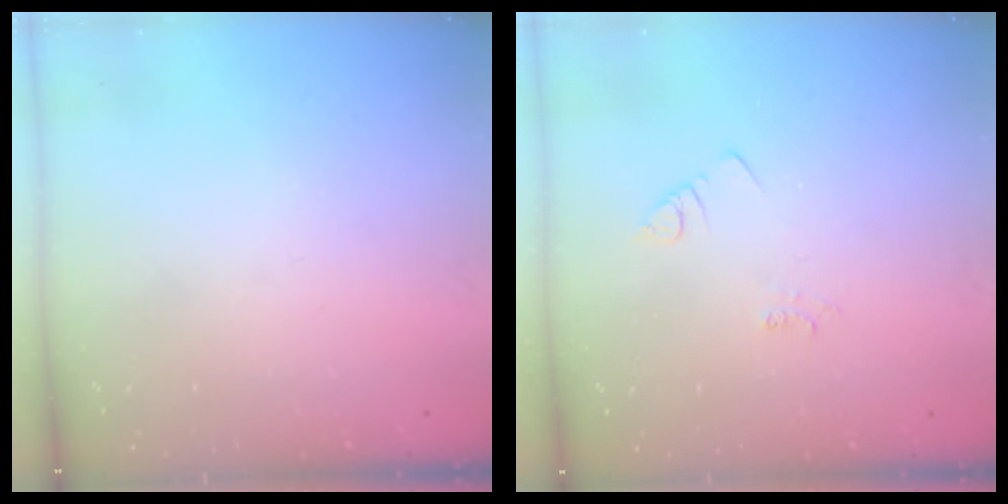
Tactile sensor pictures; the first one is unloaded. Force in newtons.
{"total": 1.9, "press": 1.9, "slide": 0.3}